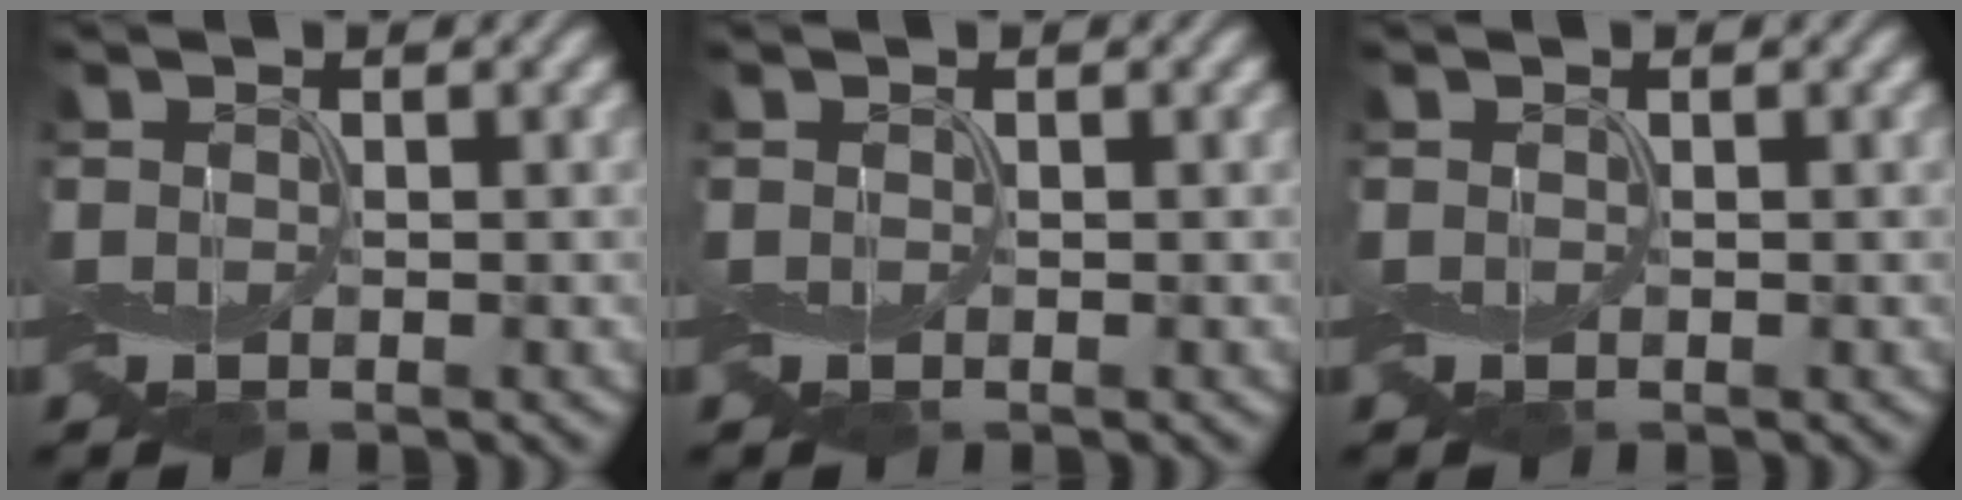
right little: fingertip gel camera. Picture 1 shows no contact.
{"total": 0.0}
{"total": 0.0}